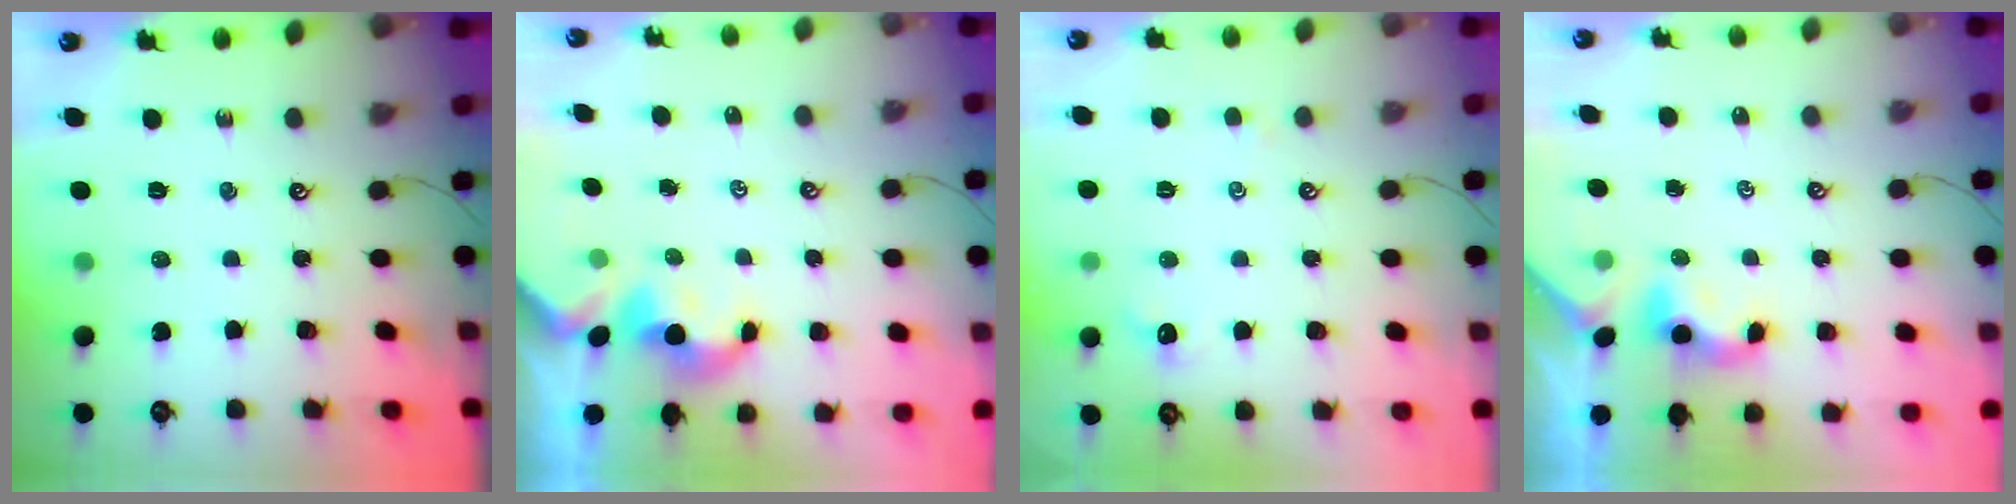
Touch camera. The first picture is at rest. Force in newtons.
{"total": 1.8, "press": 1.7, "slide": 0.4}
{"total": 0.7, "press": 0.1, "slide": 0.7}
{"total": 1.1, "press": 1.0, "slide": 0.4}